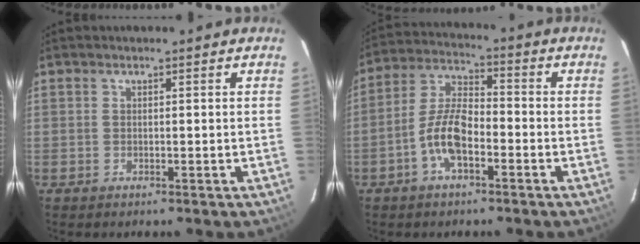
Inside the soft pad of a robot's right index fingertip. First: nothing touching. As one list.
[{"total": 8.7, "force": [-3.7, 3.6, 7.1], "torque": [-0.154, 0.013, -0.072]}]